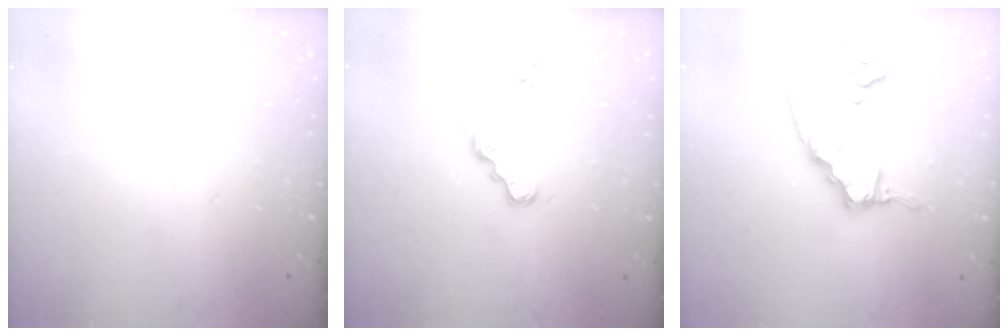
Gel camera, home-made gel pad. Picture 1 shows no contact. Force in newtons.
{"total": 2.2, "press": 2.2, "slide": 0.4}
{"total": 13.5, "press": 13.4, "slide": 1.2}